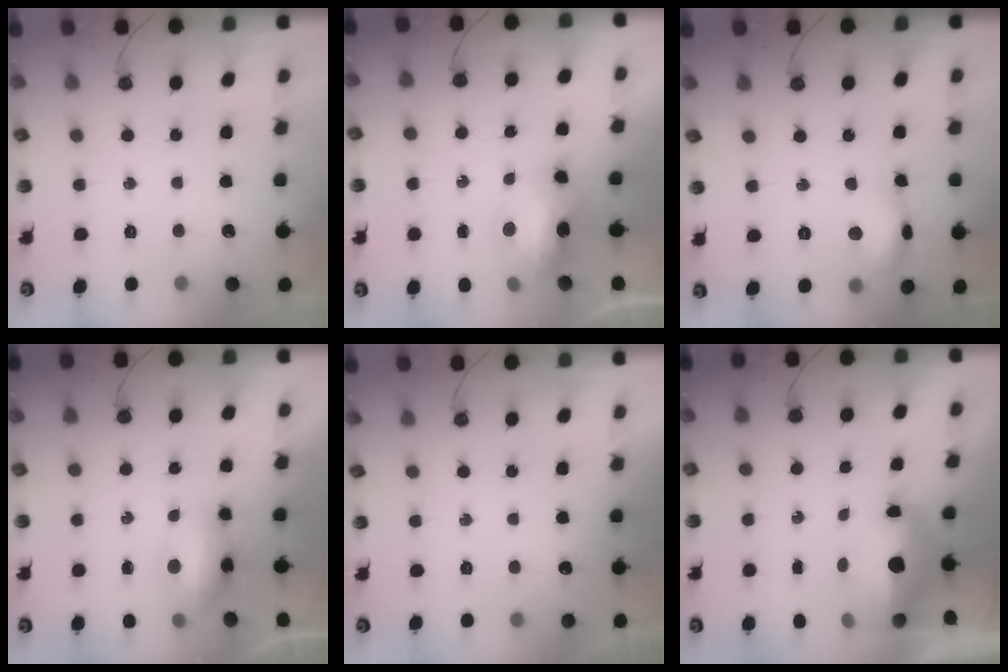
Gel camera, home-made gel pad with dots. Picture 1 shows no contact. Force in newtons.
{"total": 10.8, "press": 10.7, "slide": 1.1}
{"total": 13.1, "press": 8.6, "slide": 9.9}
{"total": 16.8, "press": 10.4, "slide": 13.1}
{"total": 13.3, "press": 4.4, "slide": 12.5}
{"total": 9.9, "press": 9.9, "slide": 1.1}